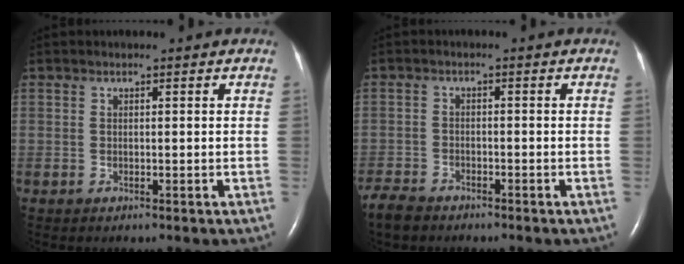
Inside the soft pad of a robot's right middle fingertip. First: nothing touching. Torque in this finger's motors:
{"motor_torque": [0.23, -0.28, 0.00, 0.01]}